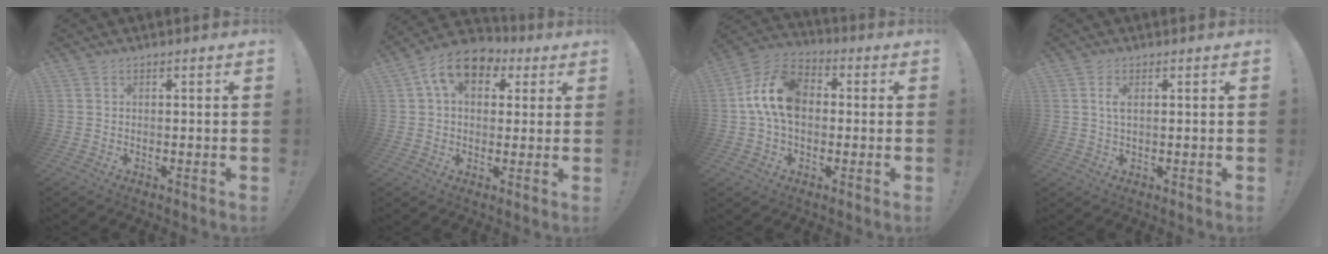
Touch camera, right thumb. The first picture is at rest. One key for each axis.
{"total": 11.6, "fx": 4.9, "fy": 7.7, "fz": 7.1, "tx": -0.114, "ty": -0.010, "tz": 0.095}
{"total": 14.8, "fx": 1.3, "fy": 10.3, "fz": 10.6, "tx": -0.190, "ty": 0.016, "tz": 0.024}
{"total": 2.1, "fx": 0.5, "fy": 1.0, "fz": 1.7, "tx": -0.033, "ty": 0.001, "tz": 0.008}